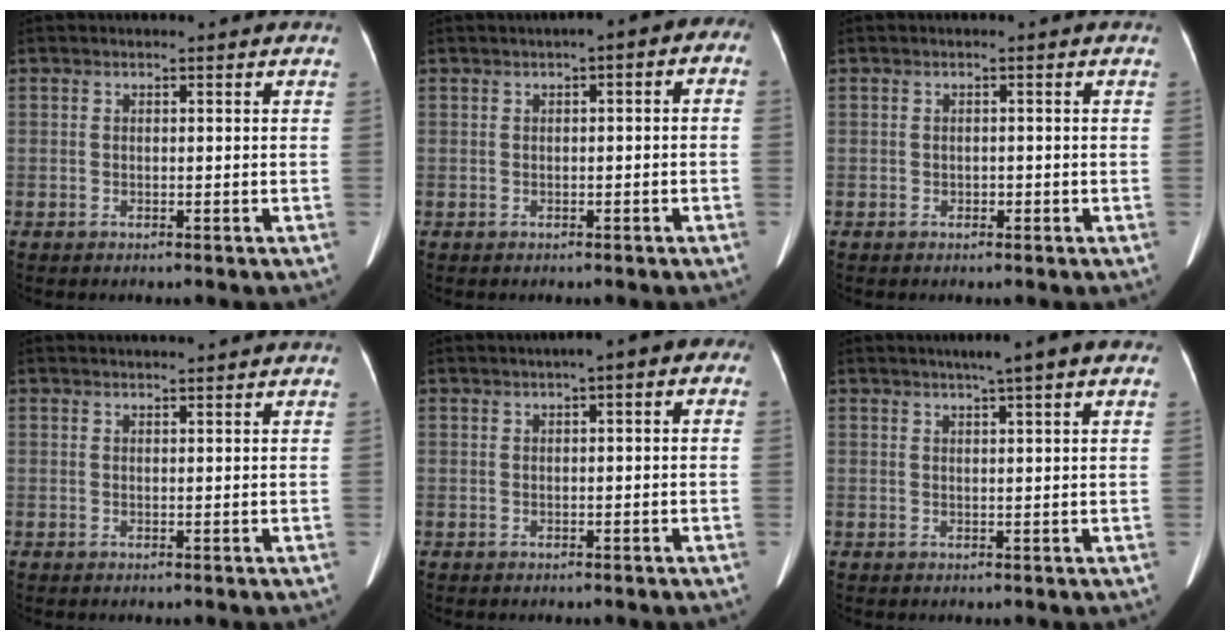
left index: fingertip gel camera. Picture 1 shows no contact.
{"total": 3.6, "force": [0.4, 1.4, 3.4], "torque": [-0.034, 0.028, -0.003]}
{"total": 0.7, "force": [-0.3, 0.6, 0.3], "torque": [-0.004, 0.002, -0.005]}
{"total": 2.1, "force": [2.0, -0.5, 0.6], "torque": [-0.006, 0.015, 0.035]}
{"total": 4.0, "force": [1.2, 1.1, 3.7], "torque": [-0.041, 0.022, 0.007]}
{"total": 6.3, "force": [3.9, 0.4, 5.0], "torque": [-0.064, 0.028, 0.046]}